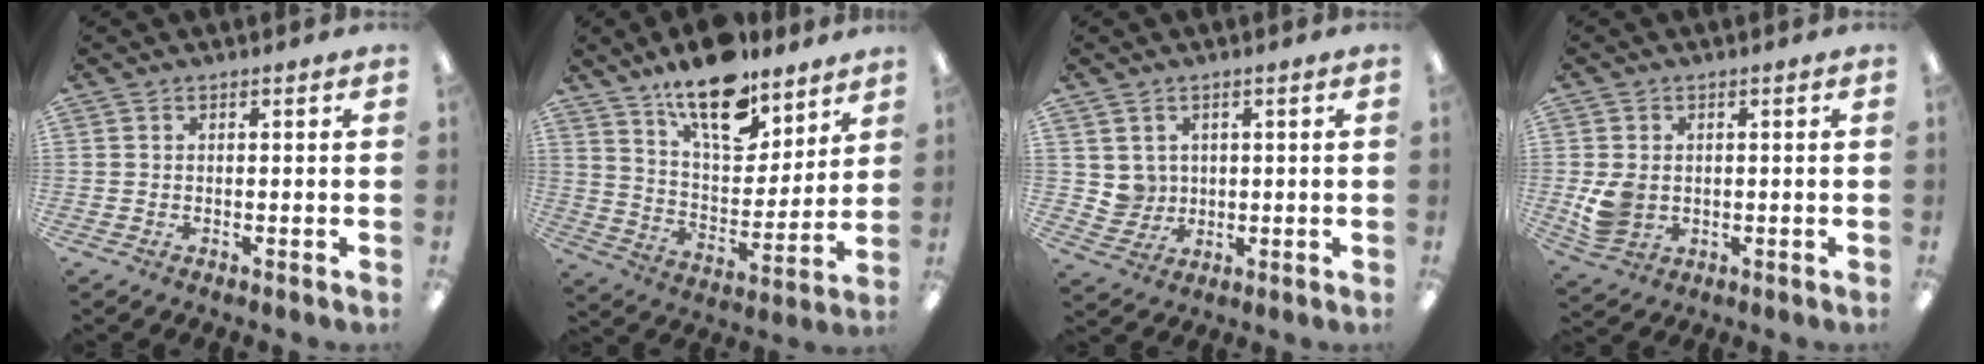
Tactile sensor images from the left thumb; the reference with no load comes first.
{"total": 17.0, "force": [12.9, 6.9, 8.6], "torque": [-0.150, -0.076, 0.228]}
{"total": 4.2, "force": [2.2, 3.6, -0.2], "torque": [-0.006, -0.006, 0.041]}
{"total": 5.5, "force": [0.0, 4.5, 3.2], "torque": [-0.063, 0.002, 0.003]}